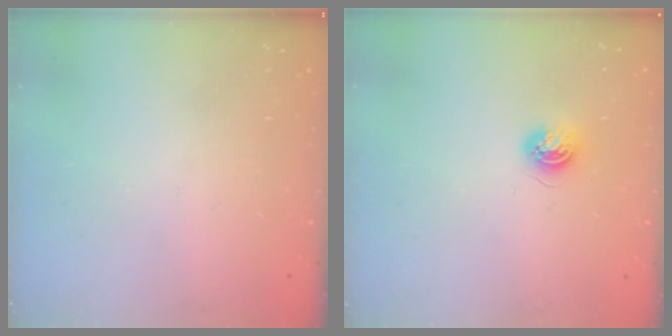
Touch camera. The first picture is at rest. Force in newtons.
{"total": 4.5, "press": 4.5, "slide": 0.6}